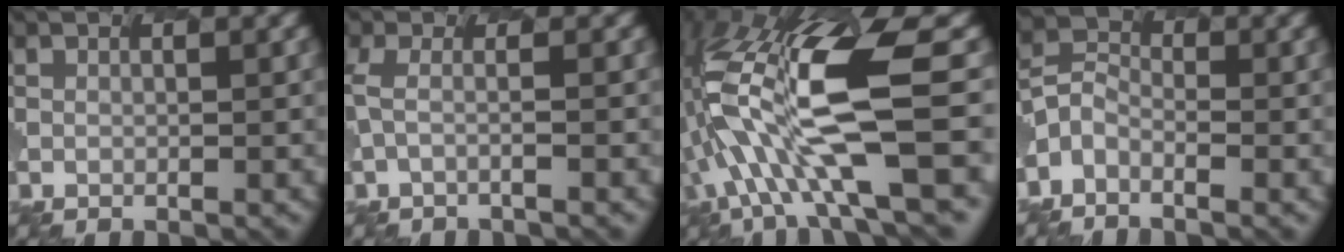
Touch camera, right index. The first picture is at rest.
{"total": 1.0, "force": [-0.2, 0.1, 1.0], "torque": [-0.041, 0.011, -0.022]}
{"total": 11.5, "force": [-0.9, 3.5, 10.9], "torque": [-0.229, 0.018, -0.023]}
{"total": 2.5, "force": [-2.1, 1.3, -0.4], "torque": [-0.015, 0.017, -0.056]}